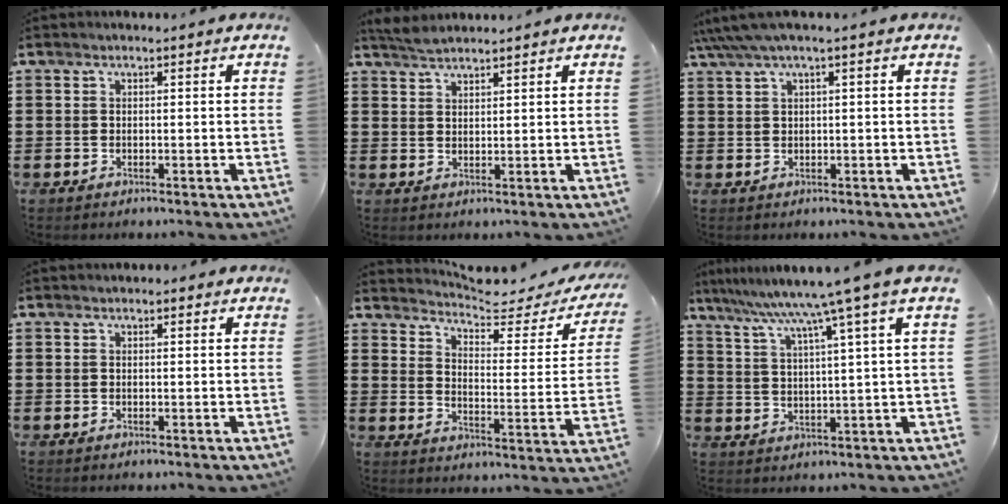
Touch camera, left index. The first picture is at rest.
{"total": 2.5, "force": [2.4, 0.3, 0.5], "torque": [-0.017, 0.002, 0.047]}
{"total": 2.3, "force": [0.7, 0.0, 2.2], "torque": [-0.050, -0.005, 0.010]}
{"total": 0.8, "force": [0.6, 0.3, 0.4], "torque": [-0.008, 0.003, 0.011]}
{"total": 4.2, "force": [3.8, 0.3, 1.8], "torque": [-0.042, -0.037, 0.055]}
{"total": 8.0, "force": [6.1, -1.8, 4.8], "torque": [-0.117, -0.038, 0.094]}